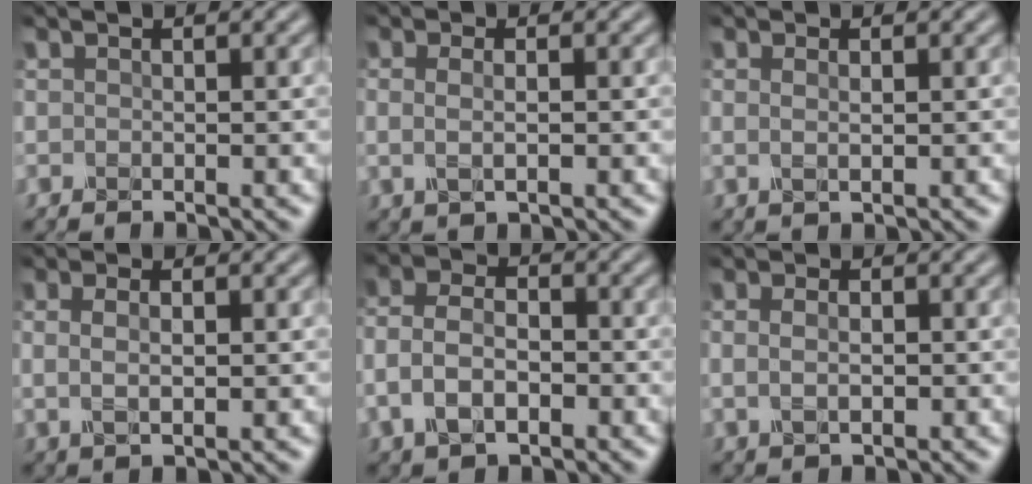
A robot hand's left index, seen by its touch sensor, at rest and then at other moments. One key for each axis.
{"total": 2.2, "fx": 0.4, "fy": 1.1, "fz": 1.9, "tx": -0.026, "ty": -0.003, "tz": -0.002}
{"total": 1.0, "fx": 0.4, "fy": 0.3, "fz": 0.9, "tx": -0.013, "ty": -0.002, "tz": 0.004}
{"total": 2.6, "fx": 0.5, "fy": 1.2, "fz": 2.3, "tx": -0.046, "ty": 0.001, "tz": 0.005}
{"total": 5.1, "fx": -1.4, "fy": 3.4, "fz": 3.5, "tx": -0.074, "ty": 0.009, "tz": -0.034}
{"total": 2.9, "fx": 0.4, "fy": 1.9, "fz": 2.1, "tx": -0.023, "ty": 0.008, "tz": -0.002}